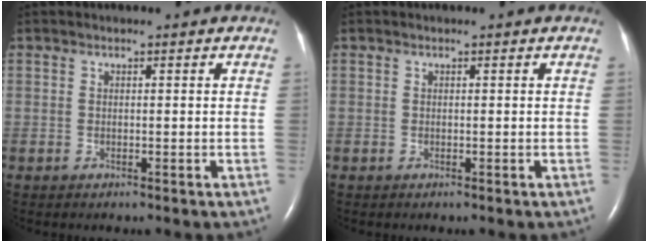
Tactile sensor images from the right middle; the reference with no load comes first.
{"total": 0.0}